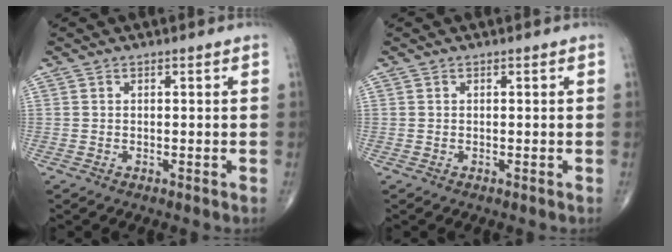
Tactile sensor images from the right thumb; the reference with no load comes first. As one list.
[{"total": 0.0}]